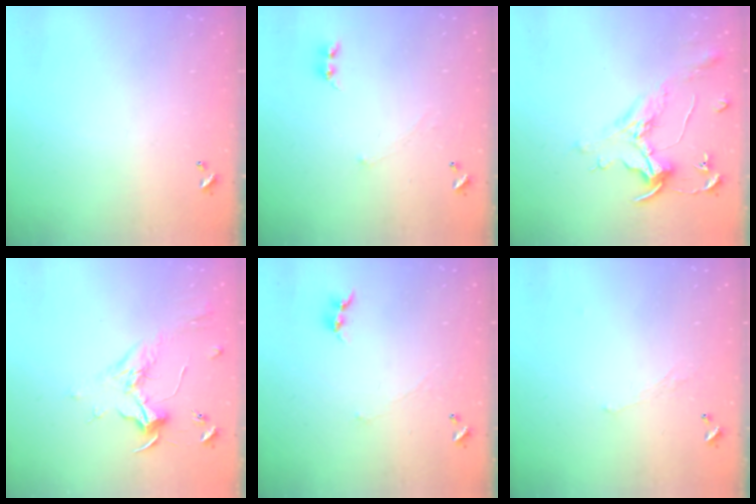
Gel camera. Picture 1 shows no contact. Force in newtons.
{"total": 0.6, "press": 0.3, "slide": 0.5}
{"total": 1.6, "press": 1.4, "slide": 0.7}
{"total": 1.8, "press": 1.7, "slide": 0.7}
{"total": 1.0, "press": 0.8, "slide": 0.6}
{"total": 0.6, "press": 0.2, "slide": 0.6}